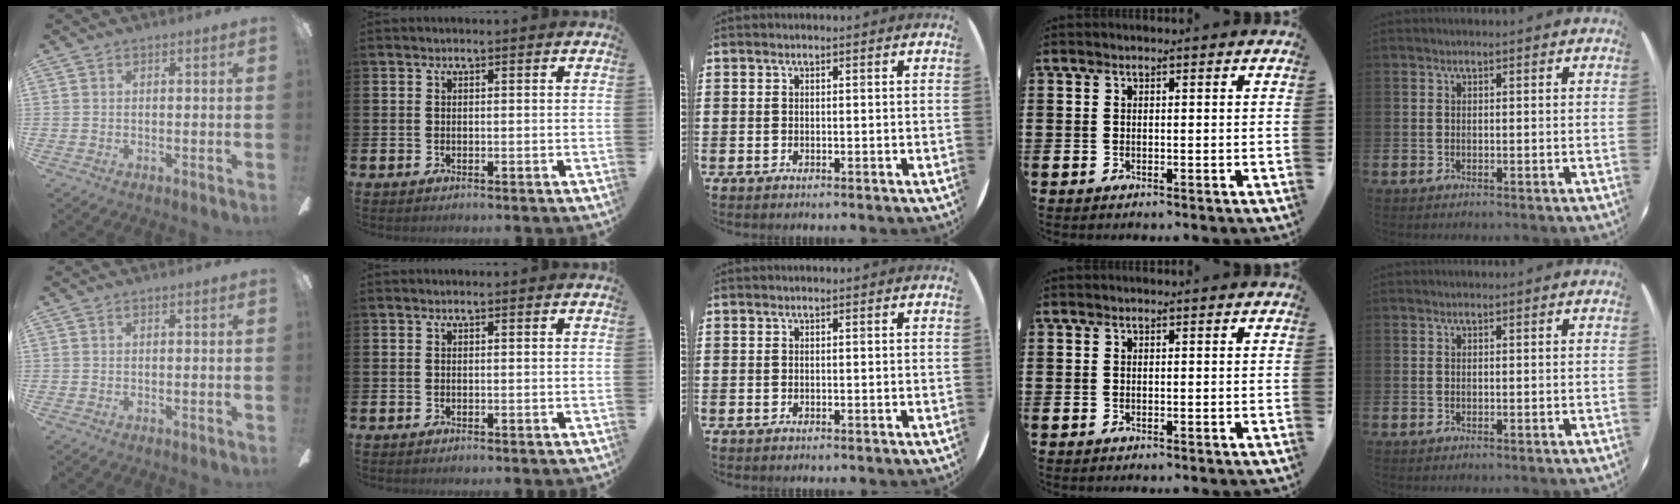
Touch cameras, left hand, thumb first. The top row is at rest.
{}